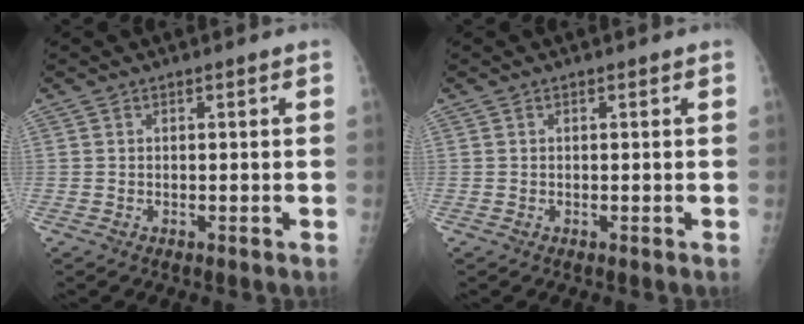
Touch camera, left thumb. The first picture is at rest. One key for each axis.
{"total": 0.0}